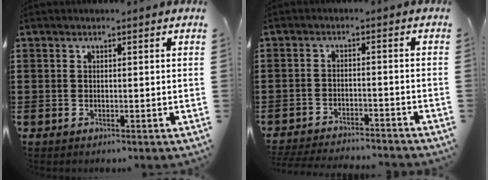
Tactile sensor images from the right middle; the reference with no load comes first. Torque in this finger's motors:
{"motor_torque": [1.40, -0.73, 0.16, 0.07]}